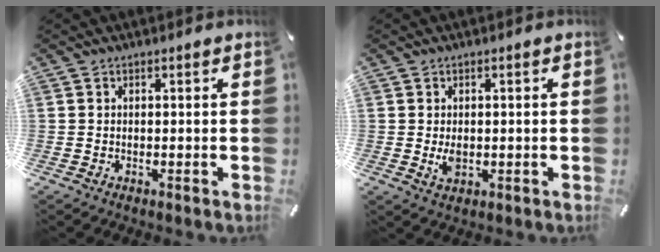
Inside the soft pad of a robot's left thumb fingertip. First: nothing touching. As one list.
[{"total": 3.0, "force": [-0.3, 1.9, 2.3], "torque": [-0.056, -0.002, -0.009]}]